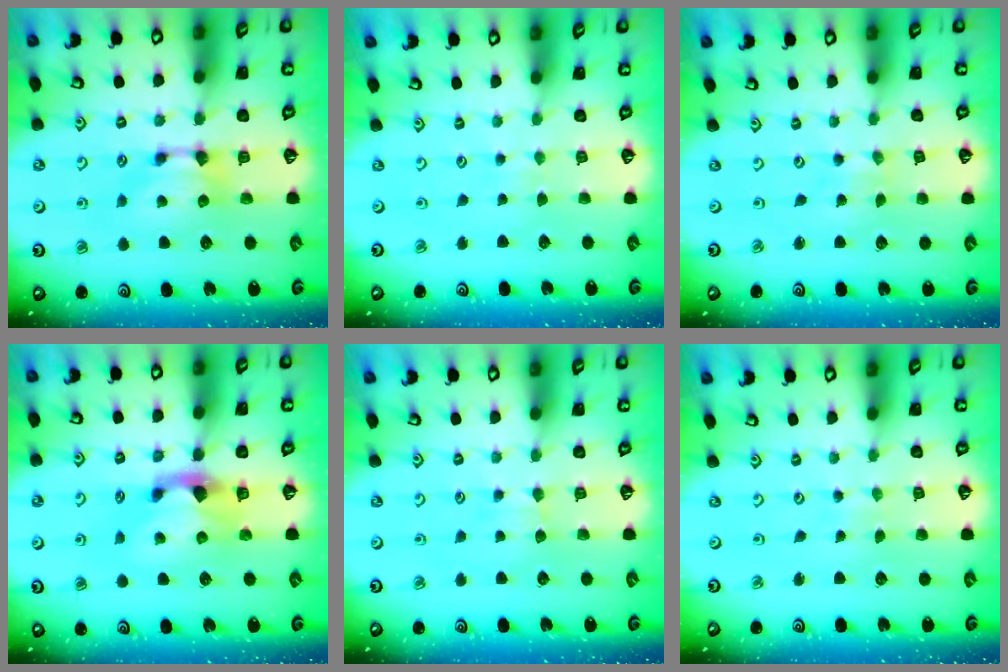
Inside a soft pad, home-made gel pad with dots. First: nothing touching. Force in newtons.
{"total": 4.2, "press": 4.1, "slide": 0.3}
{"total": 4.9, "press": 4.9, "slide": 0.2}
{"total": 2.1, "press": 1.7, "slide": 1.2}
{"total": 2.3, "press": 2.3, "slide": 0.4}
{"total": 5.8, "press": 5.8, "slide": 0.3}